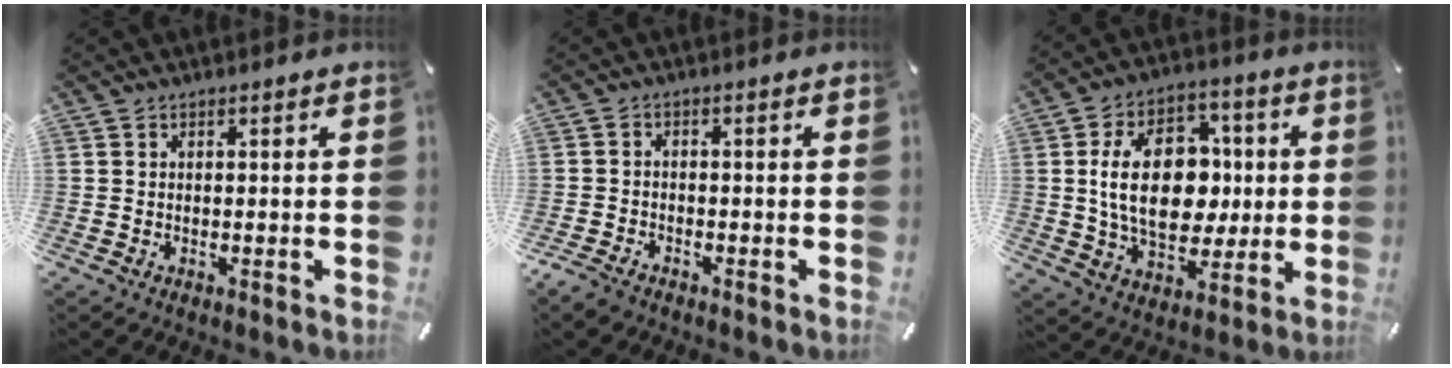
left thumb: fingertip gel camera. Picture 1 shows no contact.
{"total": 2.6, "force": [-2.1, 1.2, 0.8], "torque": [-0.027, 0.008, -0.046]}
{"total": 18.5, "force": [1.1, 12.8, 13.3], "torque": [-0.241, 0.012, 0.021]}